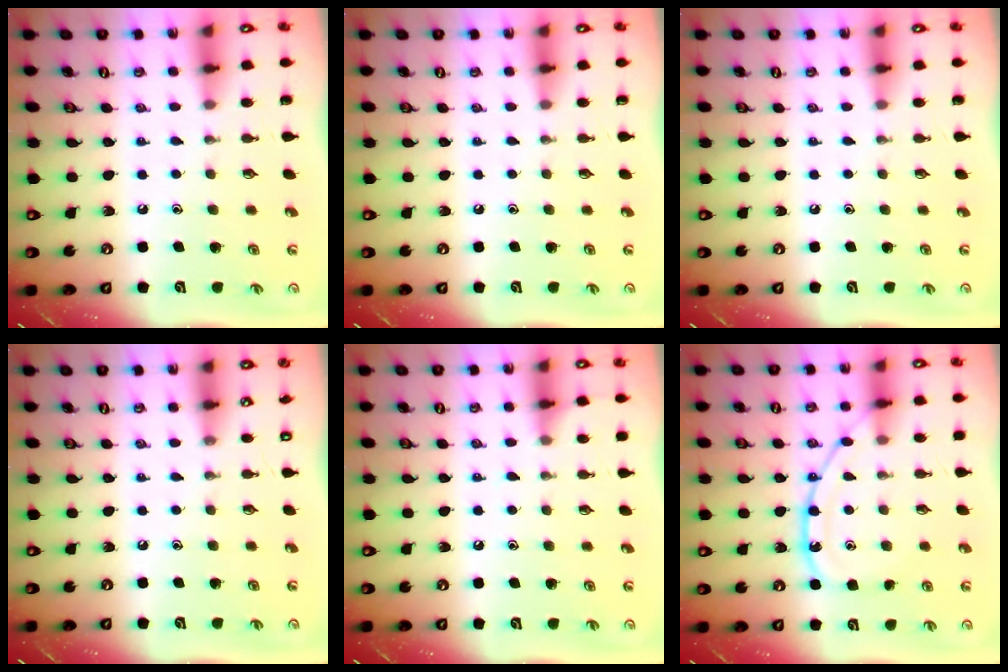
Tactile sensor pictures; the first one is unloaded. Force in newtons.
{"total": 0.0}
{"total": 0.0}
{"total": 0.0}
{"total": 3.7, "press": 3.6, "slide": 0.5}
{"total": 14.0, "press": 13.9, "slide": 1.3}